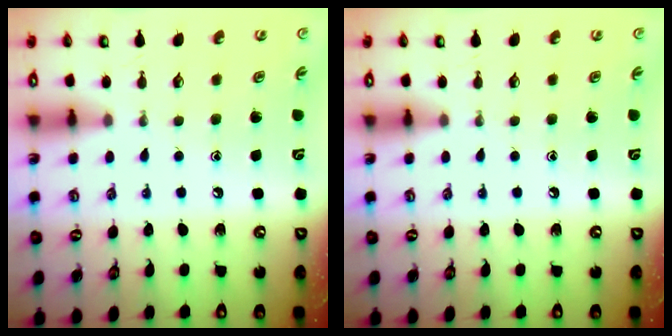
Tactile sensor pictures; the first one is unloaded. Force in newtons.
{"total": 0.0}